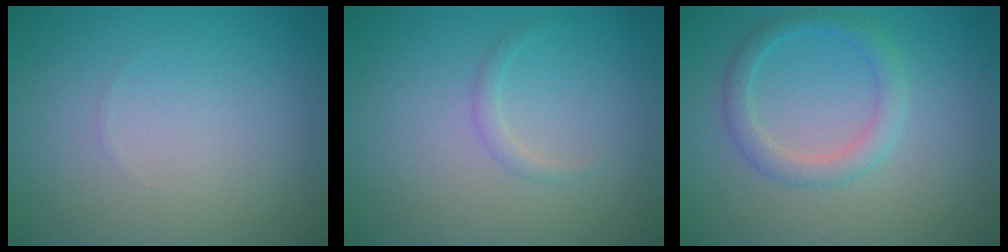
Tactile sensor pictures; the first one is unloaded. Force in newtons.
{"total": 0.9, "press": 0.9, "slide": 0.0}
{"total": 2.5, "press": 2.5, "slide": 0.1}